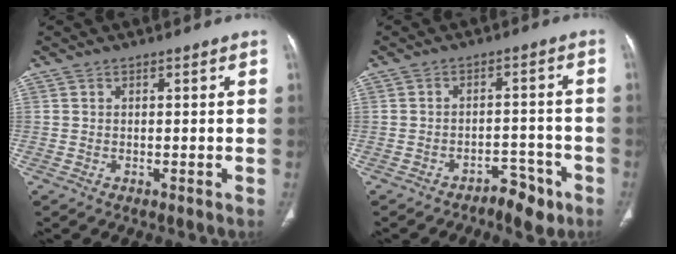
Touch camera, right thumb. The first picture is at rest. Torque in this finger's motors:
{"motor_torque": [-0.15, 0.00, -0.12, 0.02, 0.00]}